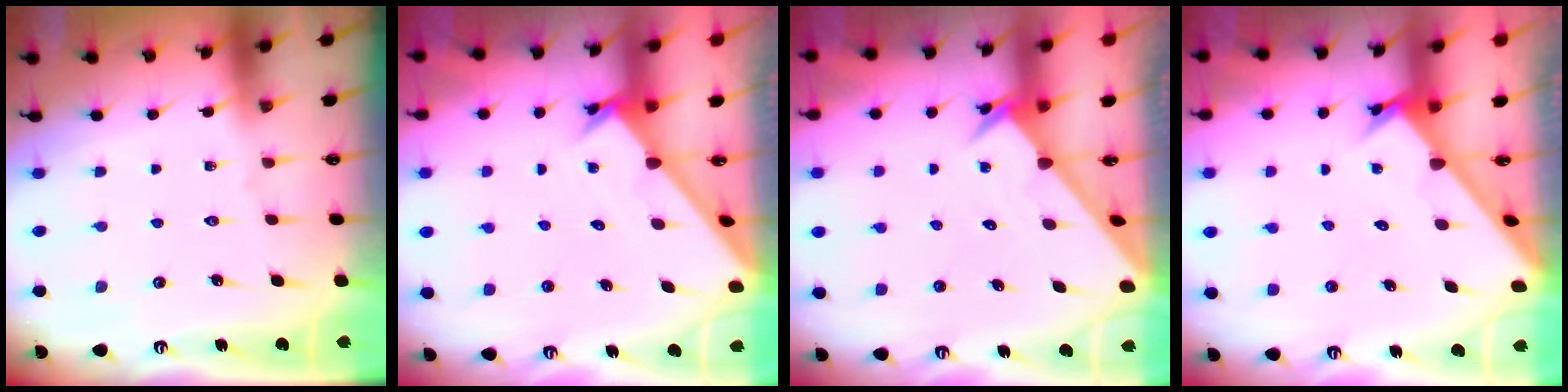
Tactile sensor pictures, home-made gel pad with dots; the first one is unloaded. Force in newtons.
{"total": 1.2, "press": 1.2, "slide": 0.1}
{"total": 2.2, "press": 2.2, "slide": 0.1}
{"total": 2.7, "press": 2.7, "slide": 0.2}